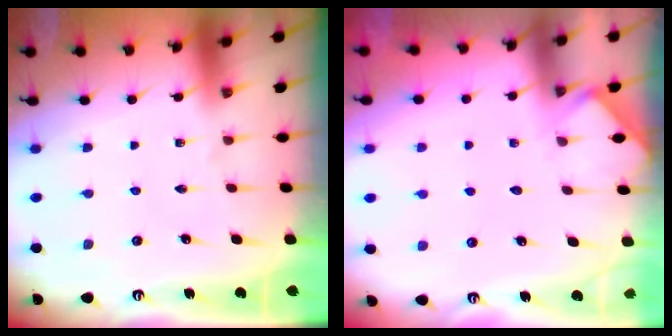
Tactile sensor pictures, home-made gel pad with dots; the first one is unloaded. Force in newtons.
{"total": 2.6, "press": 2.6, "slide": 0.4}